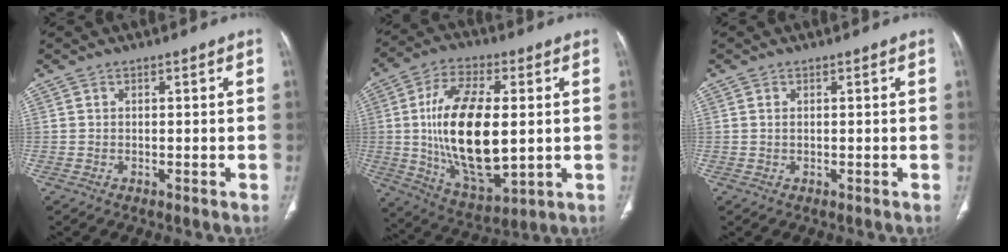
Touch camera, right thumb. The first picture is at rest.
{"total": 21.2, "force": [0.5, 9.9, 18.7], "torque": [-0.338, -0.012, 0.021]}
{"total": 0.7, "force": [0.2, 0.3, 0.6], "torque": [-0.016, 0.002, 0.006]}